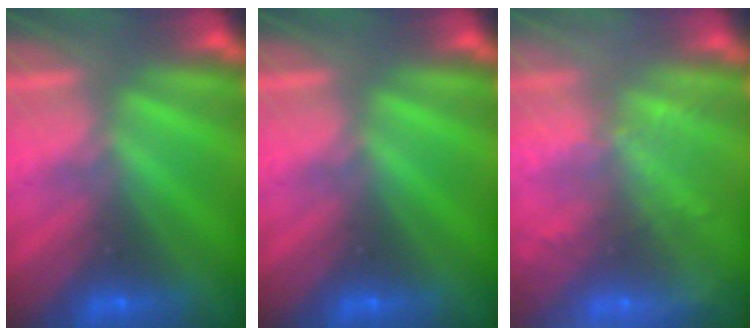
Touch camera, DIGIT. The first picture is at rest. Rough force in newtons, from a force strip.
{"total": 0.0}
{"total": 5.8}